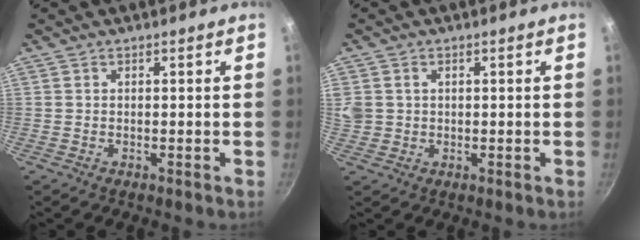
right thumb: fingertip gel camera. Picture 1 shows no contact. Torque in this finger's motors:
{"motor_torque": [-0.06, -0.31, -0.02, 0.42, 0.03]}